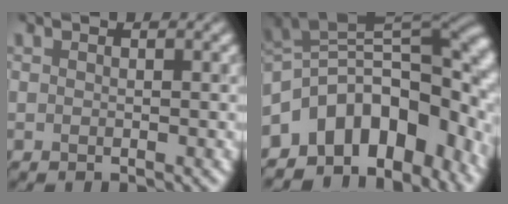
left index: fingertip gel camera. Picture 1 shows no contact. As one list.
[{"total": 11.5, "force": [-6.4, 6.6, 7.0], "torque": [-0.131, -0.003, -0.074]}]